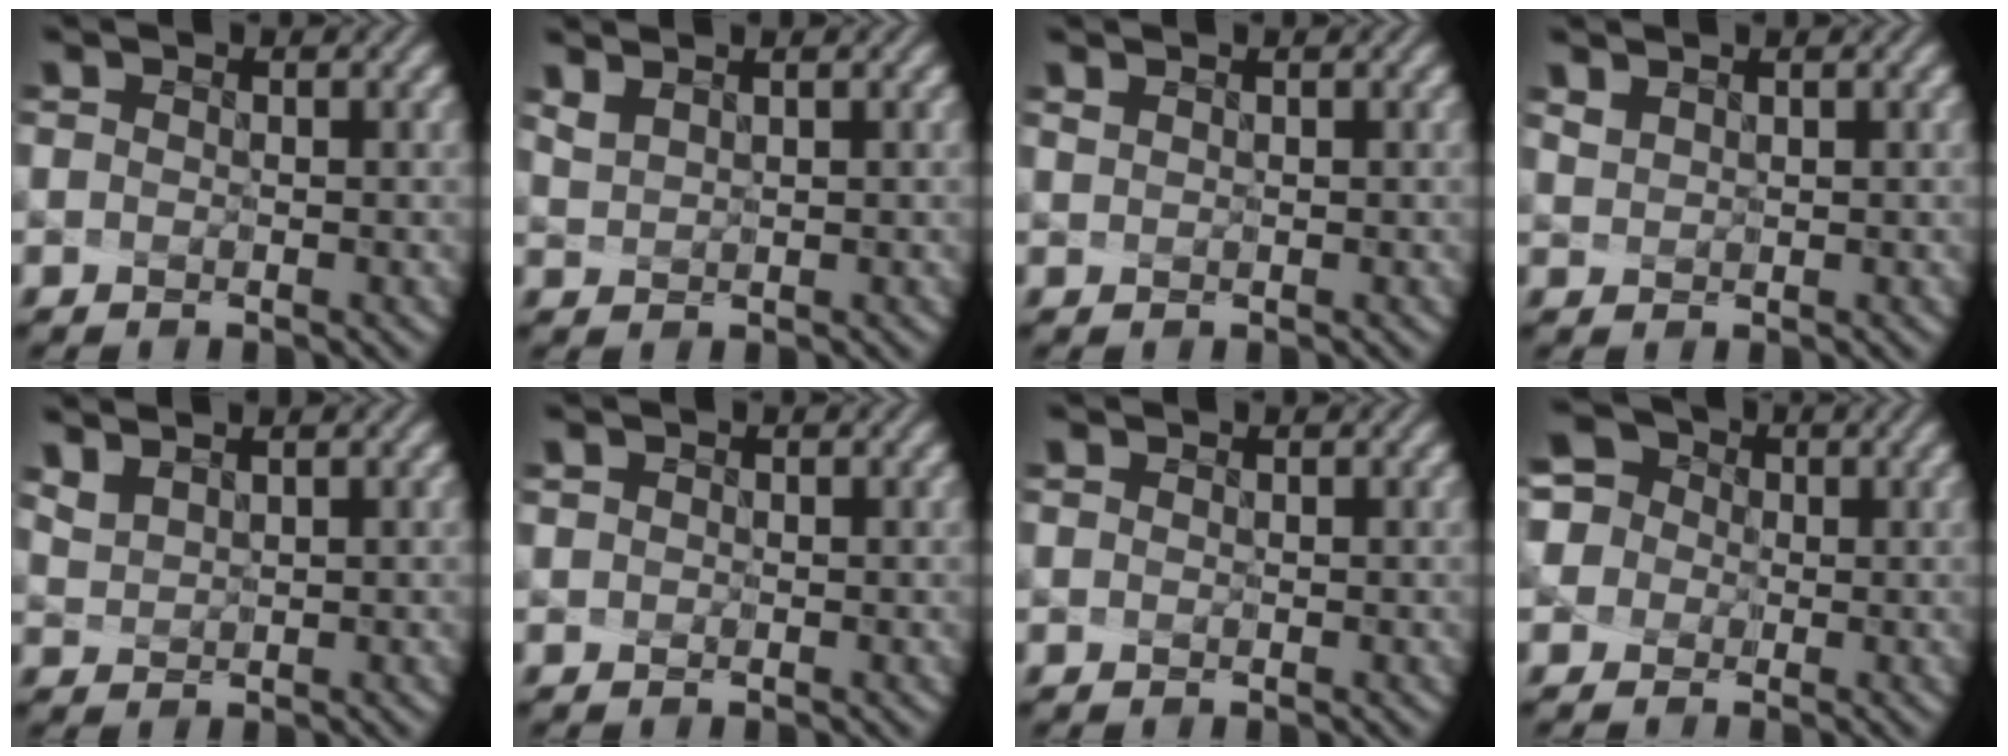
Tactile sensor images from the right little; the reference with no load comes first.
{"total": 1.2, "force": [0.8, -0.7, -0.7], "torque": [-0.008, -0.022, 0.050]}
{"total": 0.5, "force": [0.3, -0.3, -0.3], "torque": [-0.006, -0.008, 0.019]}
{"total": 1.1, "force": [1.0, -0.2, -0.5], "torque": [-0.017, -0.015, 0.042]}
{"total": 1.5, "force": [1.4, -0.2, -0.3], "torque": [-0.021, -0.022, 0.065]}
{"total": 1.2, "force": [0.8, 0.9, 0.4], "torque": [-0.002, 0.004, 0.009]}
{"total": 0.8, "force": [0.5, 0.6, 0.4], "torque": [-0.005, 0.004, 0.005]}
{"total": 6.7, "force": [0.9, 6.1, 2.6], "torque": [-0.084, 0.031, 0.002]}